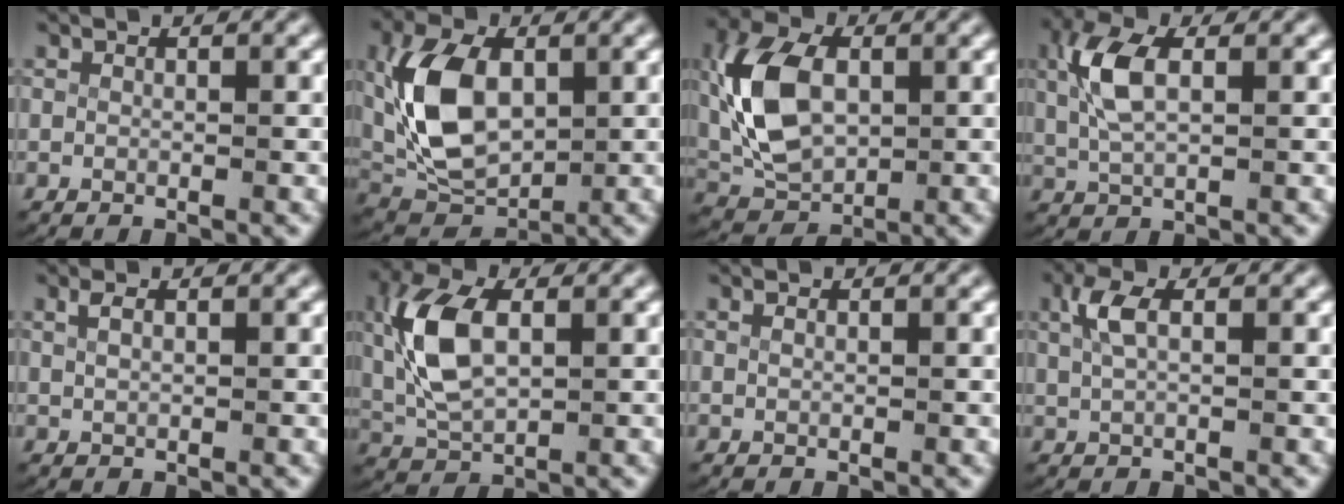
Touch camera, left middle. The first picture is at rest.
{"total": 9.2, "force": [0.9, 6.2, 6.8], "torque": [-0.159, -0.021, 0.025]}
{"total": 8.4, "force": [0.7, 5.8, 6.0], "torque": [-0.140, -0.016, 0.023]}
{"total": 4.2, "force": [1.0, 1.9, 3.7], "torque": [-0.089, 0.001, 0.022]}
{"total": 0.9, "force": [0.6, 0.2, 0.7], "torque": [-0.019, -0.003, 0.017]}
{"total": 6.4, "force": [1.1, 3.7, 5.1], "torque": [-0.131, -0.007, 0.030]}
{"total": 0.0}
{"total": 2.3, "force": [0.7, 0.8, 2.0], "torque": [-0.050, 0.002, 0.017]}